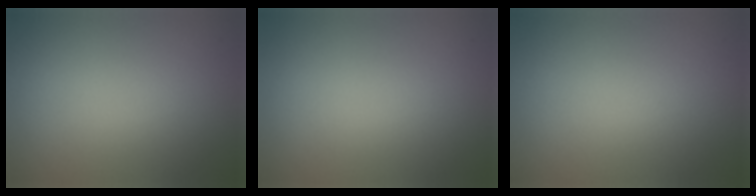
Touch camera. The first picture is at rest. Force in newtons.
{"total": 0.0}
{"total": 0.0}